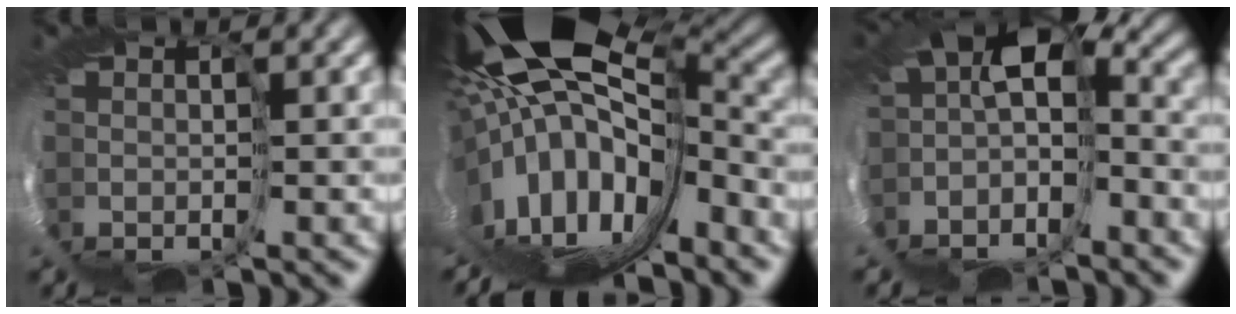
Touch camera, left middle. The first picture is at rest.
{"total": 13.6, "force": [-2.2, 5.4, 12.3], "torque": [-0.195, -0.009, -0.035]}
{"total": 4.9, "force": [-2.8, 2.2, 3.4], "torque": [-0.072, -0.023, -0.025]}